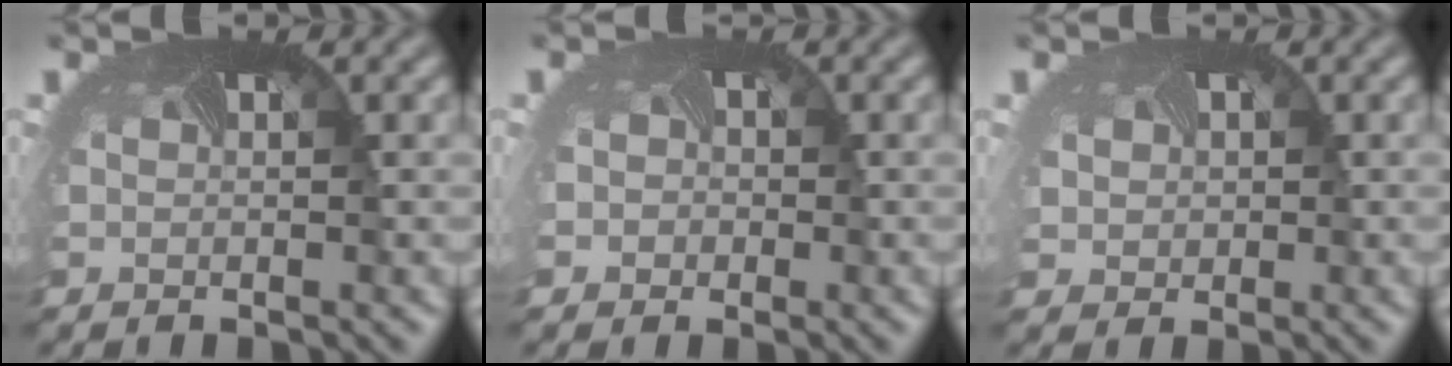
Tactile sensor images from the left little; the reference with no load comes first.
{"total": 2.1, "force": [-0.3, 1.9, 0.7], "torque": [-0.004, -0.002, -0.011]}
{"total": 1.7, "force": [0.3, 1.7, 0.3], "torque": [-0.014, -0.005, 0.005]}